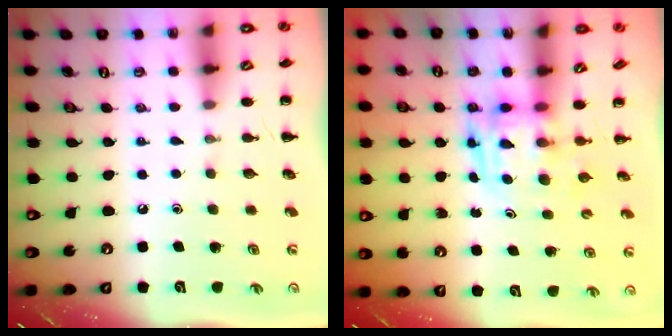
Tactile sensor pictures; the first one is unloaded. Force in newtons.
{"total": 3.8, "press": 3.7, "slide": 0.7}